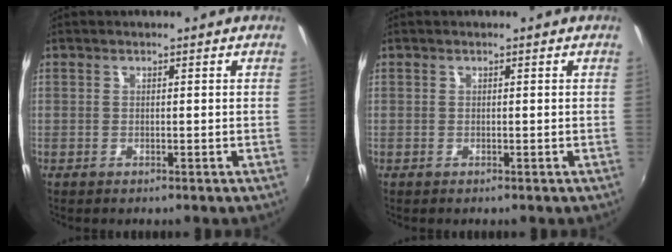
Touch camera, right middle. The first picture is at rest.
{"total": 0.0}